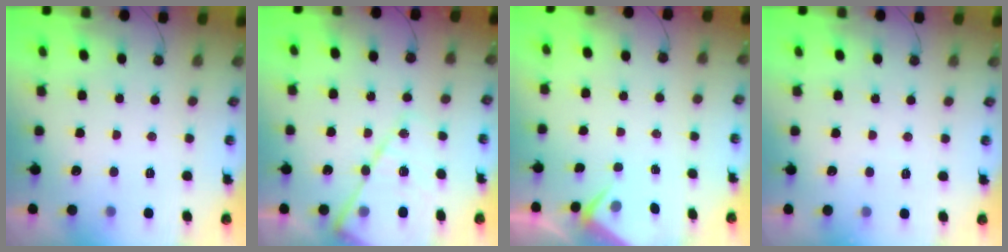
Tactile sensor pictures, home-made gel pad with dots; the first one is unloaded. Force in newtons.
{"total": 15.0, "press": 14.9, "slide": 1.4}
{"total": 3.2, "press": 3.2, "slide": 0.5}
{"total": 2.6, "press": 2.6, "slide": 0.5}